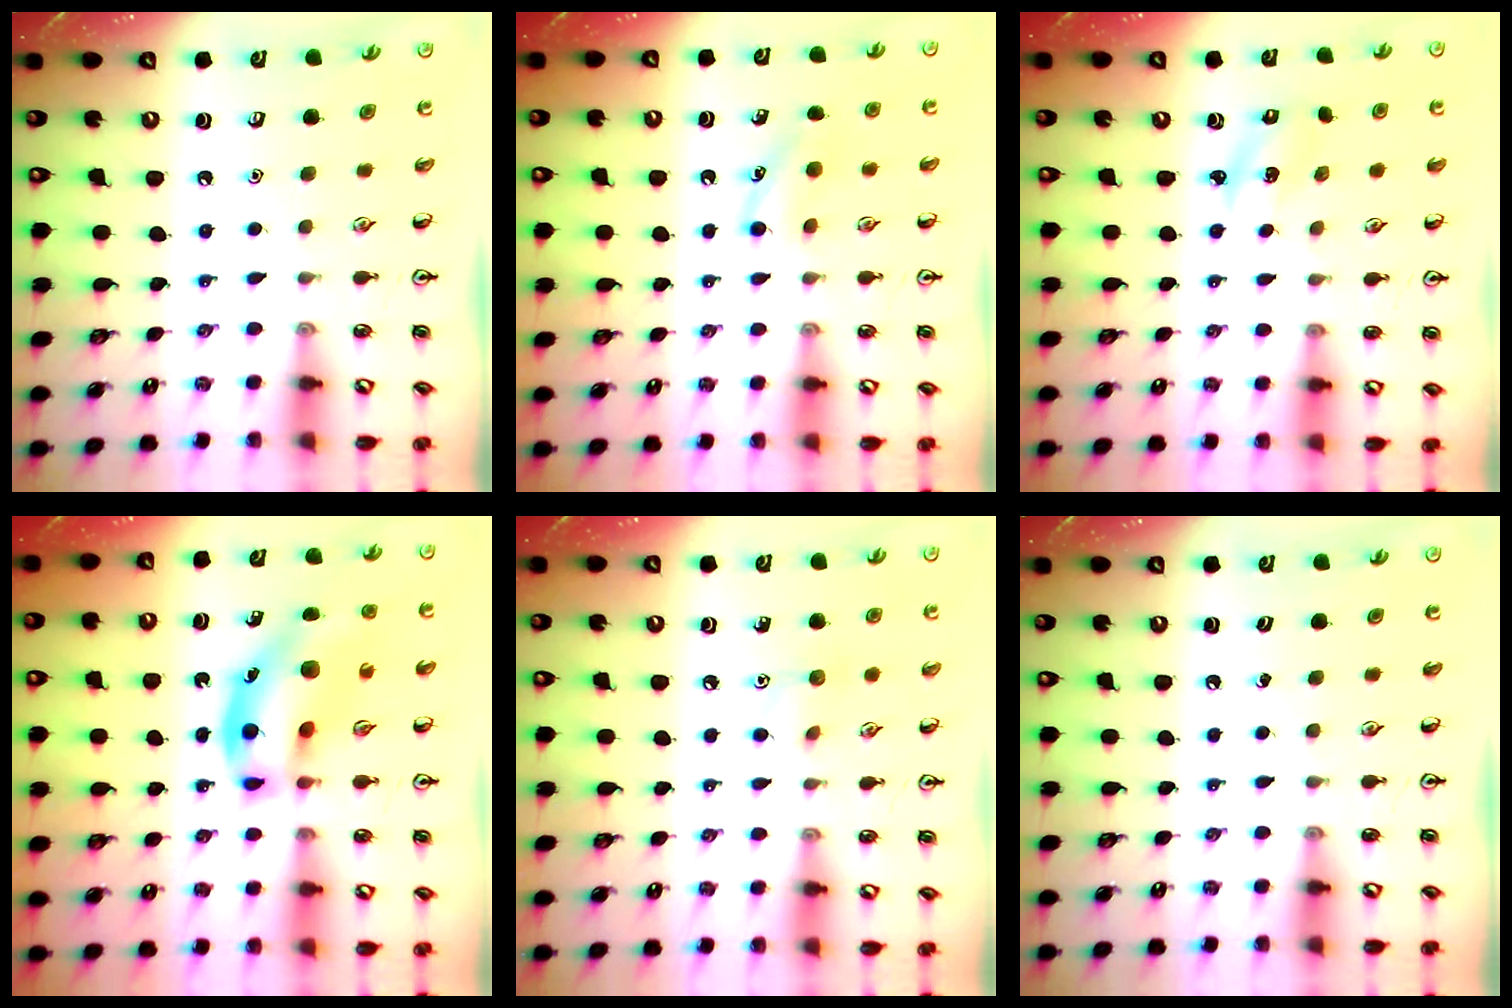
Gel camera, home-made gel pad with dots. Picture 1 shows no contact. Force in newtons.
{"total": 7.8, "press": 7.6, "slide": 1.8}
{"total": 2.3, "press": 2.2, "slide": 0.4}
{"total": 15.2, "press": 14.6, "slide": 4.0}
{"total": 5.7, "press": 5.5, "slide": 1.7}
{"total": 0.0}